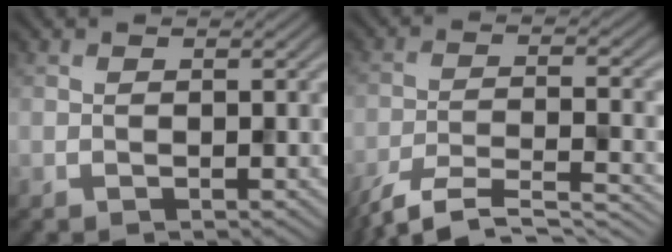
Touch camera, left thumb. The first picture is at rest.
{"total": 9.4, "force": [-7.7, 1.9, 5.0], "torque": [-0.100, -0.010, -0.127]}